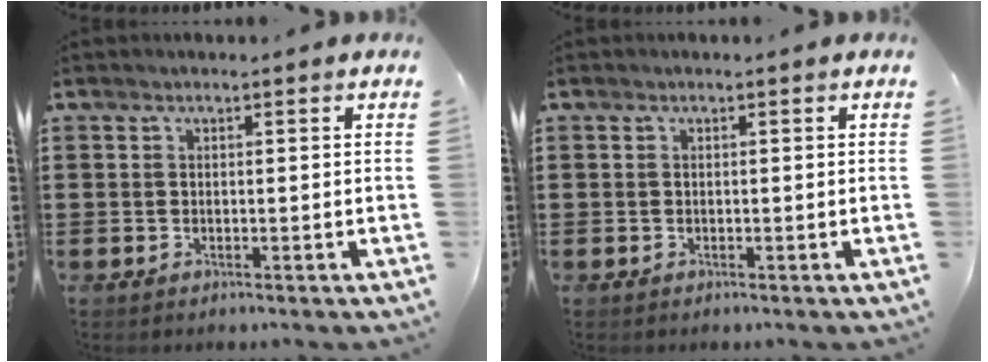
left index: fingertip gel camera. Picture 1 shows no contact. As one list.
[{"total": 0.0}]